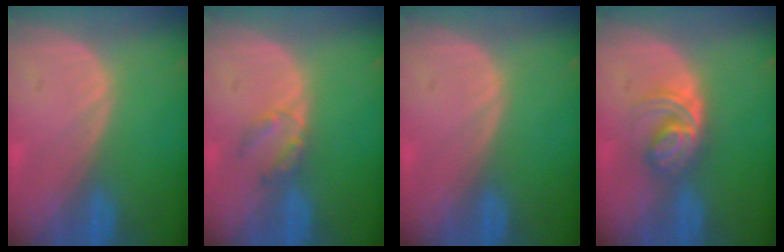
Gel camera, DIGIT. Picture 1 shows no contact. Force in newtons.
{"total": 2.8, "press": 2.8, "slide": 0.3}
{"total": 0.0}
{"total": 6.0, "press": 5.2, "slide": 2.8}